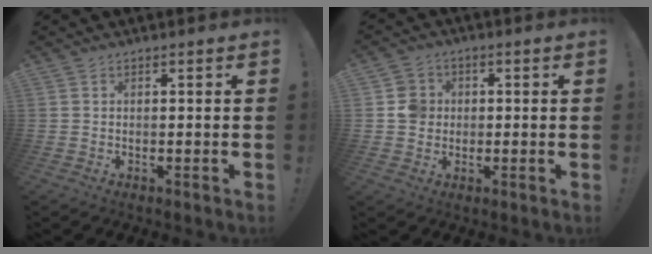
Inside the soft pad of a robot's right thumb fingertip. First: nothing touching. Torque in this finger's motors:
{"motor_torque": [0.80, 0.76, 0.55, -0.07, 0.08]}